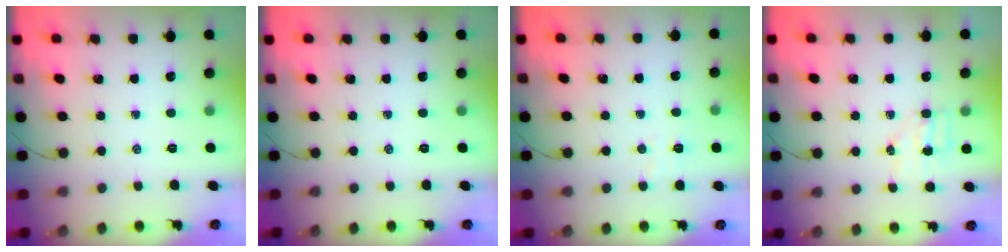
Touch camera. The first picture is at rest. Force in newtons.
{"total": 0.0}
{"total": 3.6, "press": 3.5, "slide": 0.9}
{"total": 4.5, "press": 4.5, "slide": 0.9}